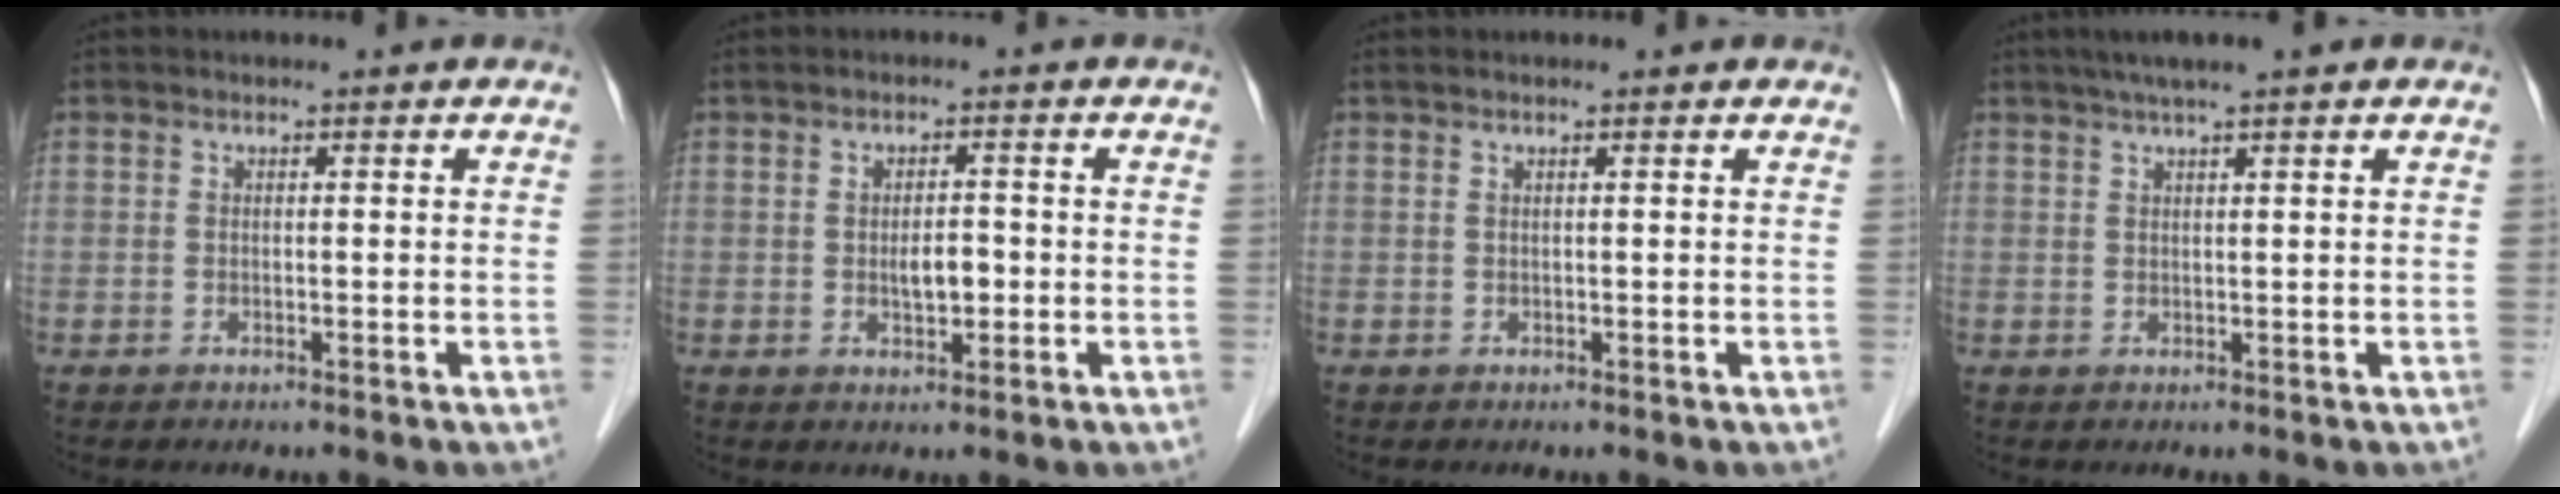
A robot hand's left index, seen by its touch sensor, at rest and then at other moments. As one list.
[{"total": 3.1, "force": [-0.4, 1.2, 2.8], "torque": [-0.049, 0.001, -0.004]}, {"total": 1.1, "force": [0.9, 0.0, 0.7], "torque": [-0.018, 0.020, 0.017]}, {"total": 5.4, "force": [4.0, -0.1, 3.7], "torque": [-0.062, 0.029, 0.067]}]